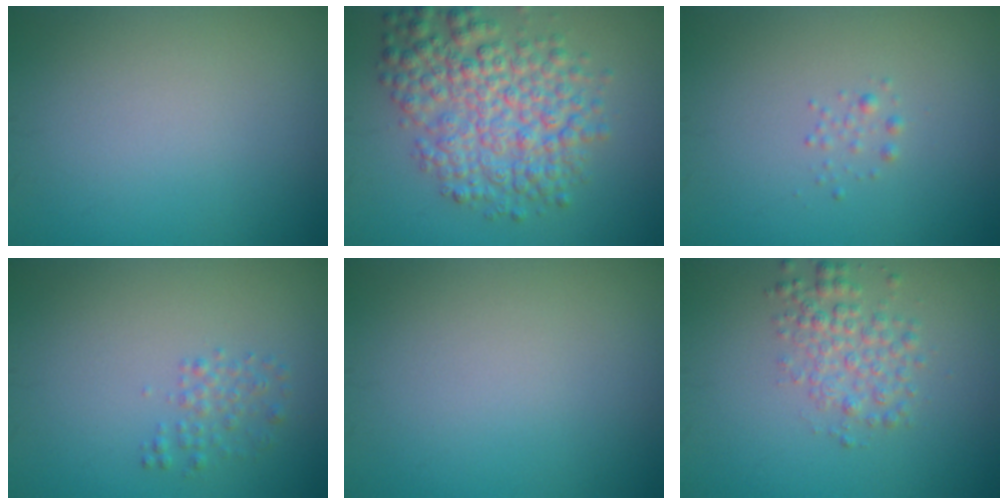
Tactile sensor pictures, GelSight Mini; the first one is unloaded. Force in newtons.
{"total": 7.1, "press": 7.1, "slide": 0.2}
{"total": 0.7, "press": 0.7, "slide": 0.0}
{"total": 1.5, "press": 1.5, "slide": 0.1}
{"total": 0.0}
{"total": 2.9, "press": 2.9, "slide": 0.1}